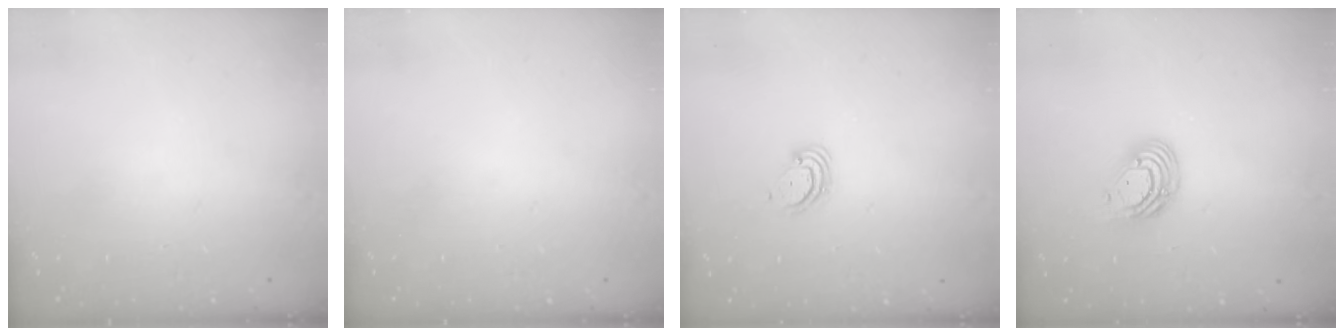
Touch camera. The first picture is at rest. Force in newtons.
{"total": 0.0}
{"total": 3.8, "press": 3.8, "slide": 0.3}
{"total": 9.9, "press": 9.9, "slide": 1.1}